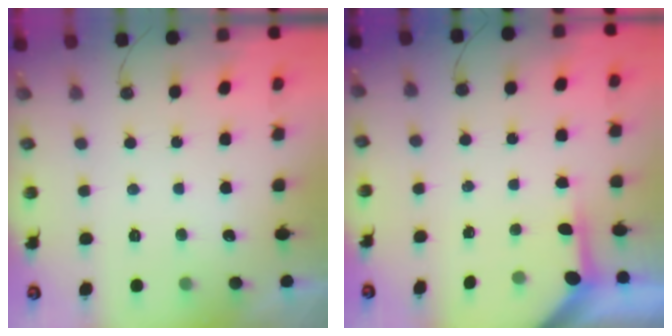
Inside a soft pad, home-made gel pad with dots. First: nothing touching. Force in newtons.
{"total": 3.8, "press": 3.8, "slide": 0.4}